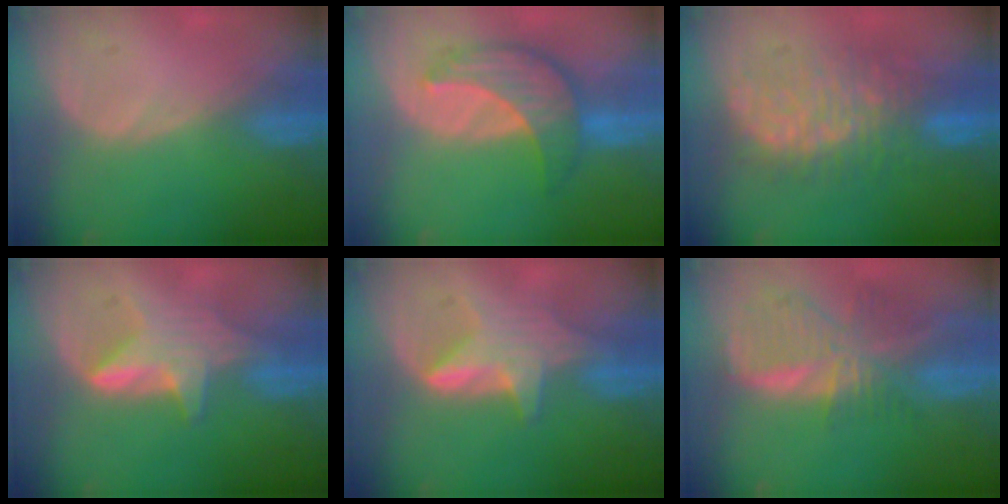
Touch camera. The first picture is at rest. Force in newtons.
{"total": 7.8, "press": 7.5, "slide": 2.3}
{"total": 9.5, "press": 9.5, "slide": 0.7}
{"total": 6.0, "press": 5.8, "slide": 1.2}
{"total": 6.0, "press": 5.8, "slide": 1.2}
{"total": 8.9, "press": 7.8, "slide": 4.4}